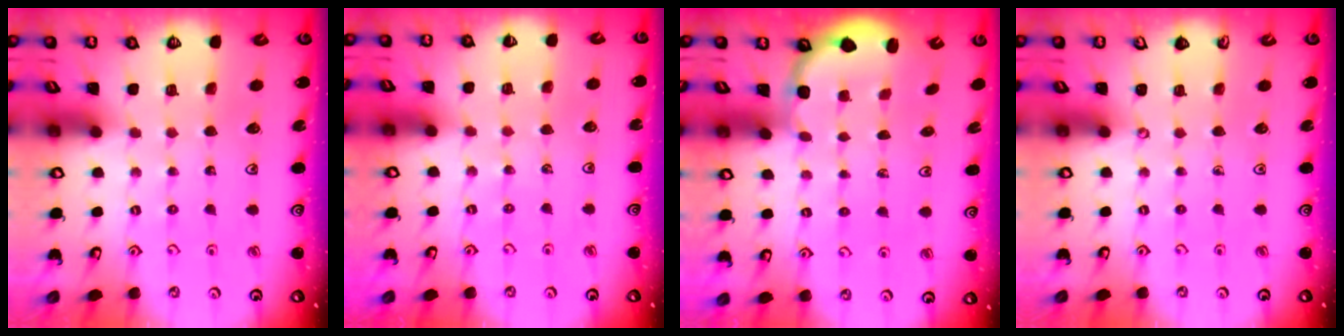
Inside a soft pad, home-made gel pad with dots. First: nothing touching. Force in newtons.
{"total": 2.1, "press": 2.0, "slide": 0.5}
{"total": 2.9, "press": 2.6, "slide": 1.2}
{"total": 0.0}